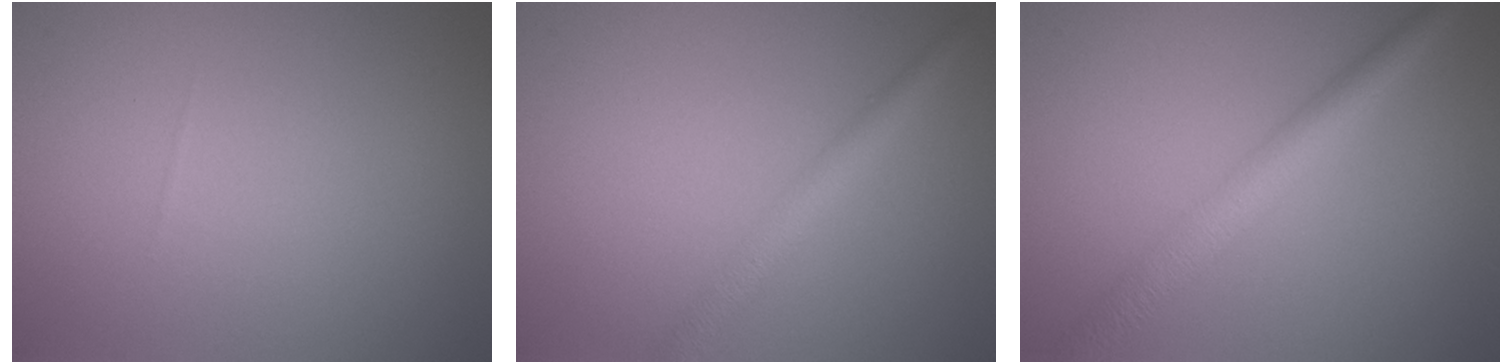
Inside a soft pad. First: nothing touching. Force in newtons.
{"total": 2.6, "press": 2.6, "slide": 0.0}
{"total": 3.9, "press": 3.9, "slide": 0.1}